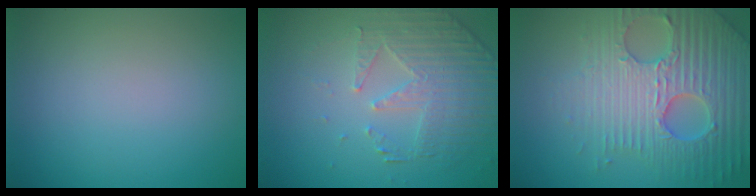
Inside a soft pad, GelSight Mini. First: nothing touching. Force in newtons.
{"total": 4.9, "press": 3.7, "slide": 3.3}
{"total": 7.2, "press": 7.0, "slide": 1.7}